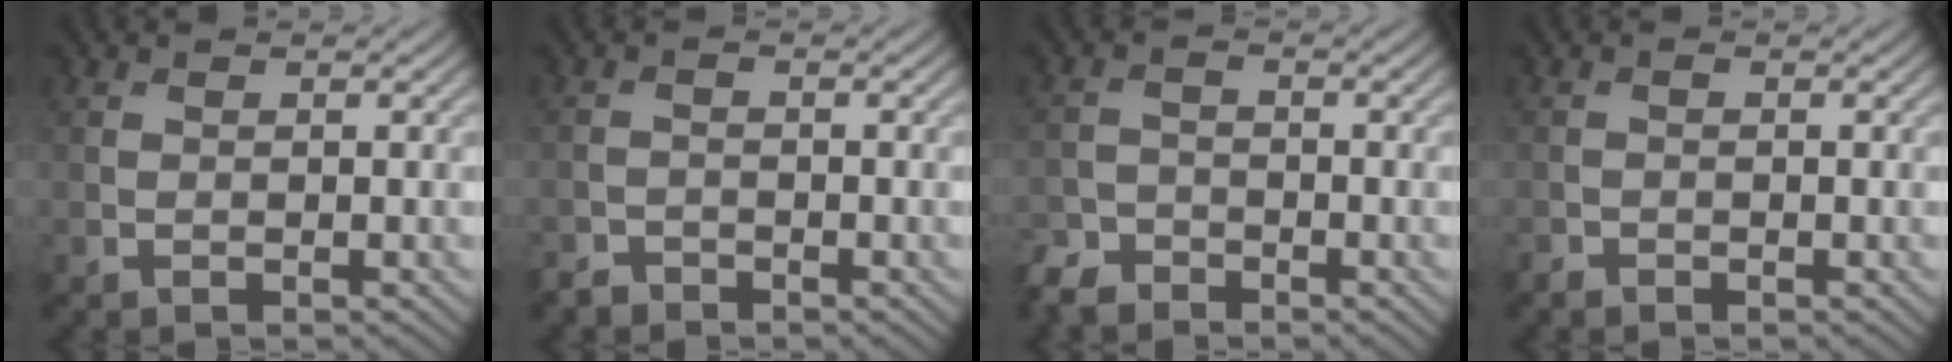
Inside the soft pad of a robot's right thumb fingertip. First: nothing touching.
{"total": 1.7, "force": [-1.6, 0.5, 0.0], "torque": [-0.001, 0.002, -0.035]}
{"total": 3.4, "force": [-3.1, 1.3, 0.6], "torque": [-0.015, -0.003, -0.070]}
{"total": 0.7, "force": [-0.7, 0.2, 0.0], "torque": [-0.001, 0.001, -0.014]}